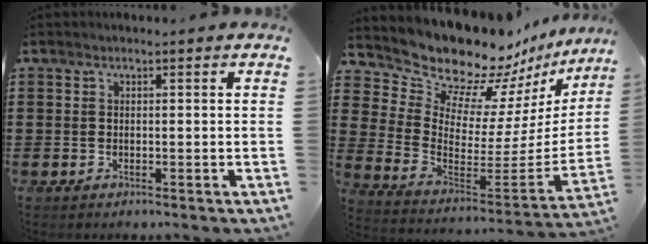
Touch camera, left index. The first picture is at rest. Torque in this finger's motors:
{"motor_torque": [0.66, -0.76, 1.05, 0.14]}